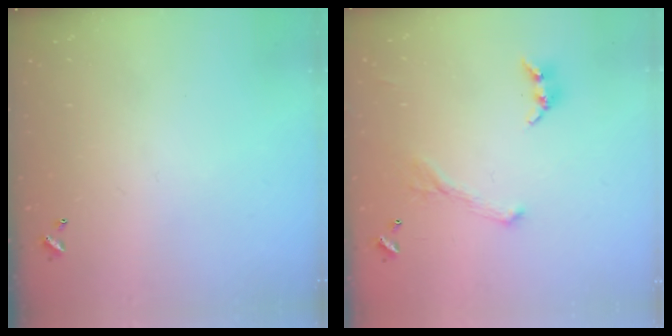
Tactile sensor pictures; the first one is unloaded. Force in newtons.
{"total": 2.1, "press": 2.0, "slide": 0.7}